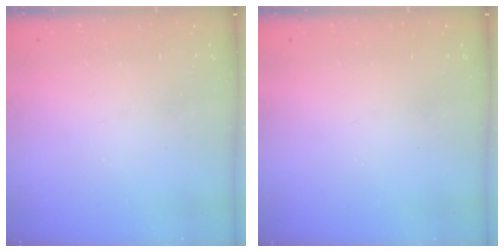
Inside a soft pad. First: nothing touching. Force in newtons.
{"total": 0.0}